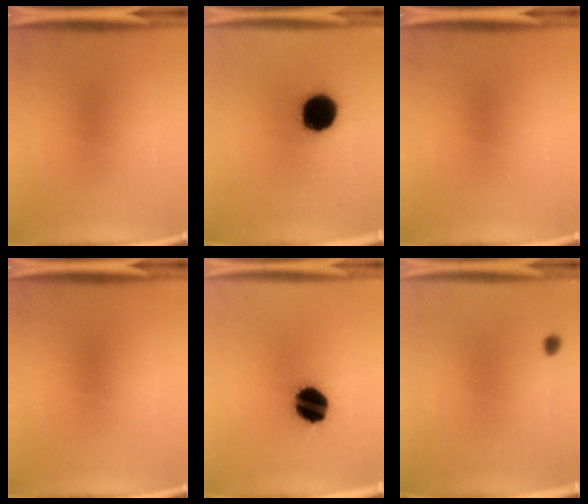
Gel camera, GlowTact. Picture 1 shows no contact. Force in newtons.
{"total": 13.5}
{"total": 0.0}
{"total": 0.0}
{"total": 14.4}
{"total": 0.9}